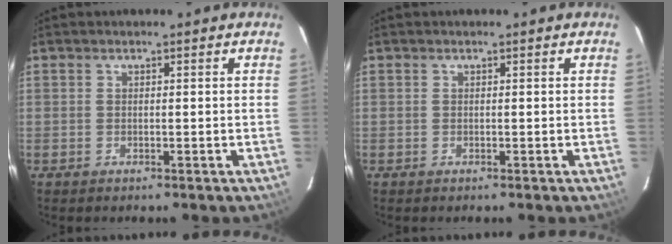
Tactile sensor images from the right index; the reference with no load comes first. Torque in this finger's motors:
{"motor_torque": [-0.03, -0.03, 0.01, 0.00]}